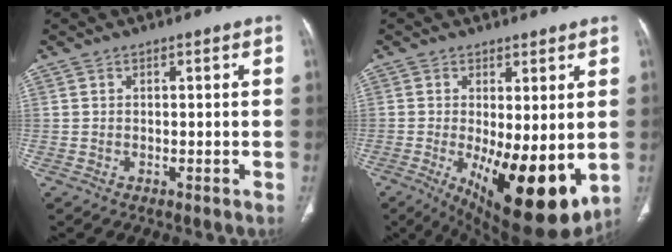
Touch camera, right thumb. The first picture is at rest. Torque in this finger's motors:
{"motor_torque": [2.43, 2.58, 0.66, -0.43, 0.47]}